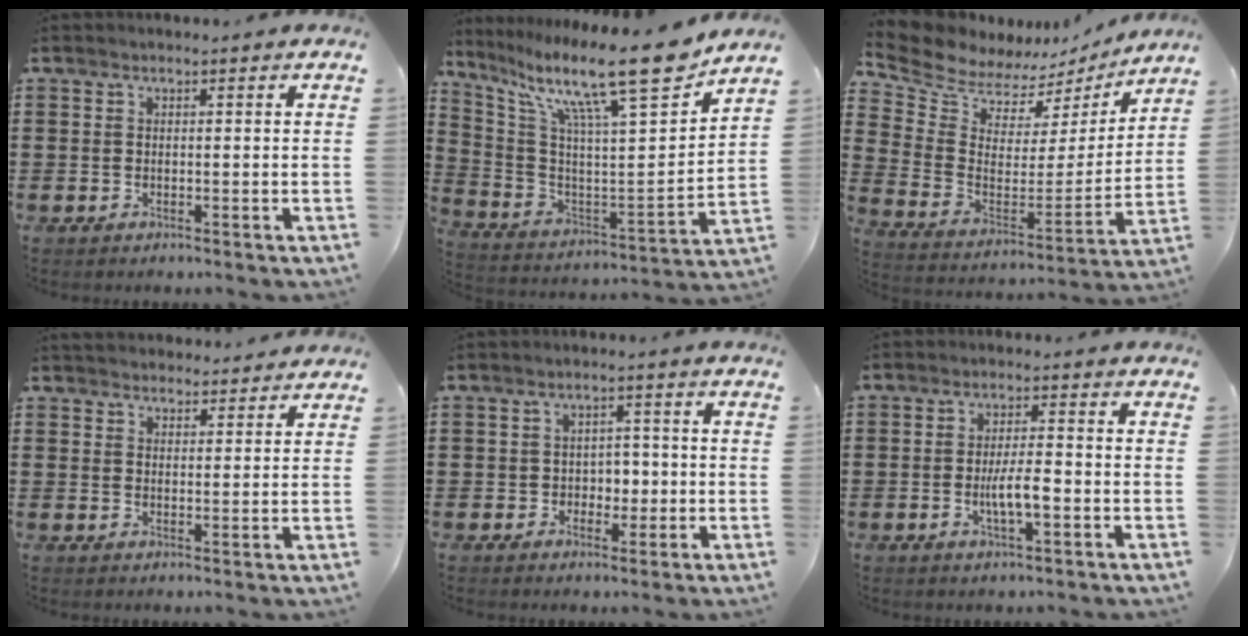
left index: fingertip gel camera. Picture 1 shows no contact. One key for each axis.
{"total": 15.9, "fx": 12.3, "fy": 1.4, "fz": 10.0, "tx": -0.189, "ty": -0.086, "tz": 0.191}
{"total": 8.7, "fx": 8.0, "fy": 3.0, "fz": 1.2, "tx": -0.076, "ty": -0.058, "tz": 0.142}
{"total": 3.0, "fx": 3.0, "fy": 0.6, "fz": -0.1, "tx": -0.007, "ty": -0.006, "tz": 0.057}
{"total": 3.1, "fx": -0.4, "fy": 2.8, "fz": 1.3, "tx": -0.029, "ty": 0.005, "tz": -0.017}
{"total": 4.9, "fx": -1.3, "fy": 1.2, "fz": 4.6, "tx": -0.085, "ty": 0.004, "tz": -0.024}